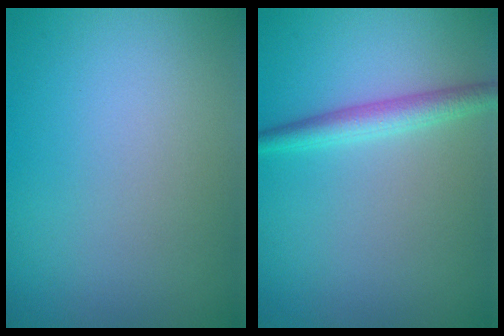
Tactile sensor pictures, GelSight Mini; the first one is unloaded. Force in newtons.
{"total": 2.4, "press": 2.4, "slide": 0.1}